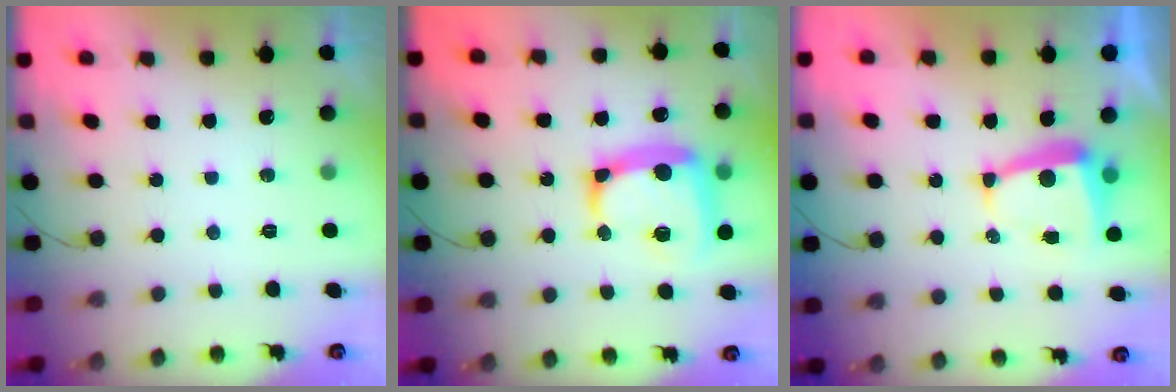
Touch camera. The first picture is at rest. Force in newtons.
{"total": 16.4, "press": 16.3, "slide": 1.7}
{"total": 6.2, "press": 6.2, "slide": 0.5}